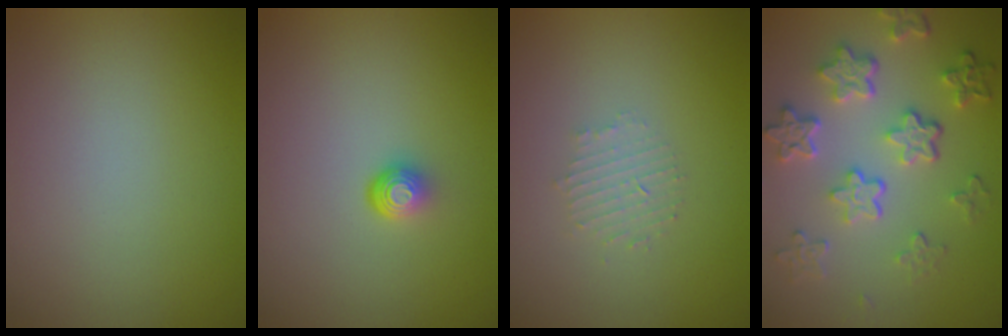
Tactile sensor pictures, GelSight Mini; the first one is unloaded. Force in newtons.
{"total": 1.7, "press": 1.1, "slide": 1.3}
{"total": 1.6, "press": 1.5, "slide": 0.3}
{"total": 5.8, "press": 4.3, "slide": 3.8}